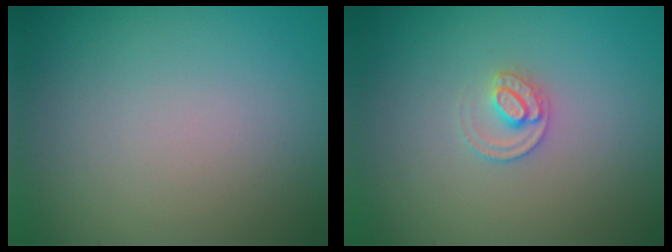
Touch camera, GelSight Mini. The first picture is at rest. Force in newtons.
{"total": 1.7, "press": 1.7, "slide": 0.1}